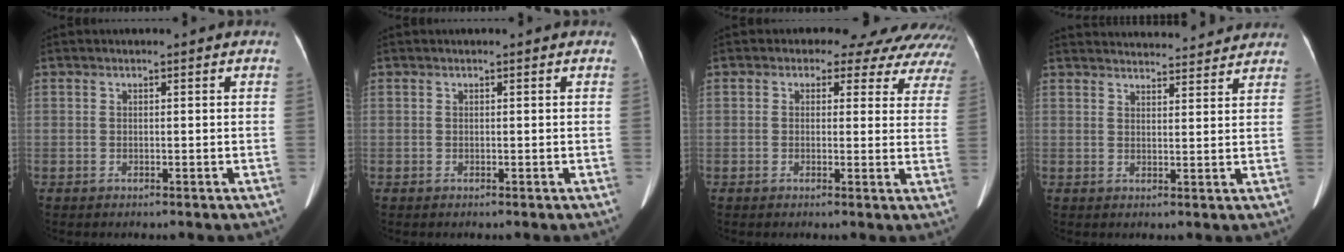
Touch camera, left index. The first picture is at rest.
{"total": 0.0}
{"total": 14.2, "force": [12.3, 6.1, 3.4], "torque": [-0.015, -0.007, 0.104]}
{"total": 16.0, "force": [15.4, 2.5, 3.6], "torque": [-0.047, 0.033, 0.199]}